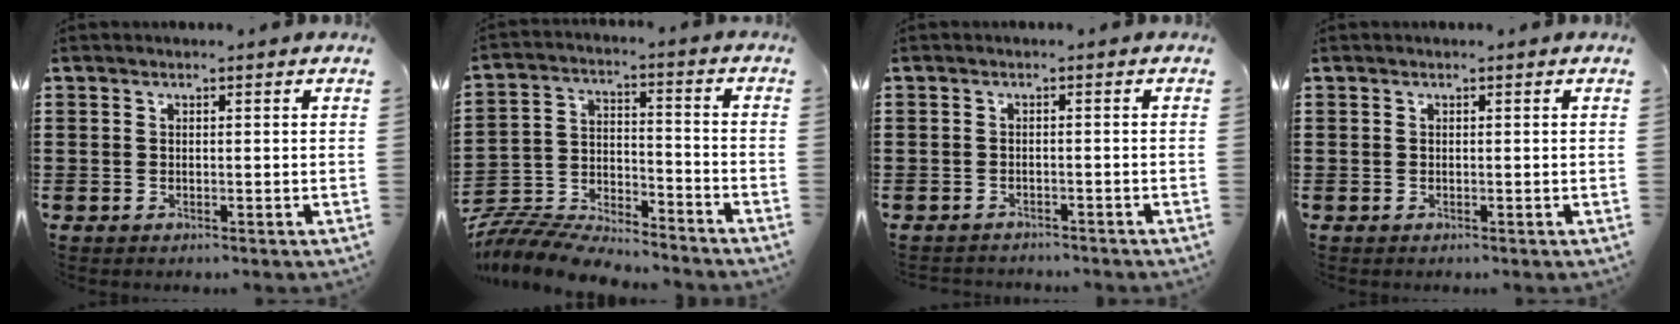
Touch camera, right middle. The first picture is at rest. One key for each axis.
{"total": 8.8, "fx": -8.6, "fy": 1.1, "fz": 1.3, "tx": -0.037, "ty": 0.008, "tz": -0.178}
{"total": 1.4, "fx": -1.4, "fy": 0.3, "fz": -0.2, "tx": -0.002, "ty": 0.003, "tz": -0.032}
{"total": 0.0}